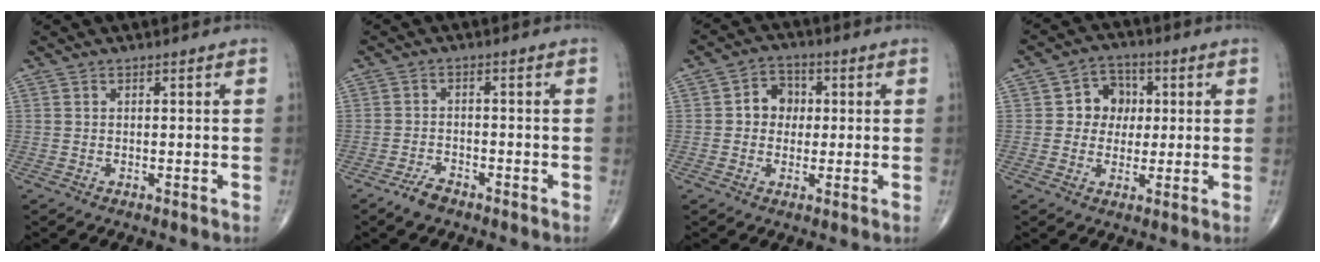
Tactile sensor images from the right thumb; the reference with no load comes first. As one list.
[{"total": 3.2, "force": [-2.6, 1.4, 1.4], "torque": [-0.029, 0.011, -0.046]}, {"total": 5.7, "force": [0.5, 4.9, 2.9], "torque": [-0.016, 0.011, -0.001]}, {"total": 7.1, "force": [1.0, 6.3, 3.1], "torque": [-0.004, 0.008, 0.007]}]